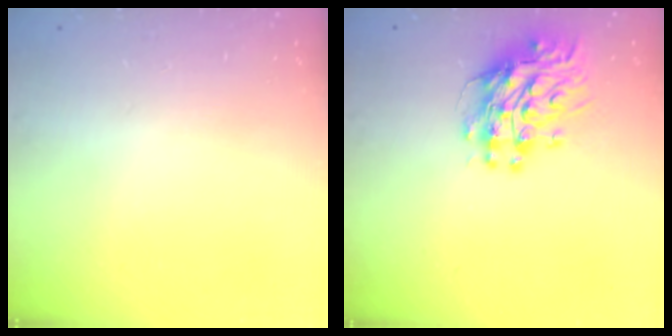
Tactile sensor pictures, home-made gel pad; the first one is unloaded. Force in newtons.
{"total": 10.7, "press": 10.7, "slide": 0.9}